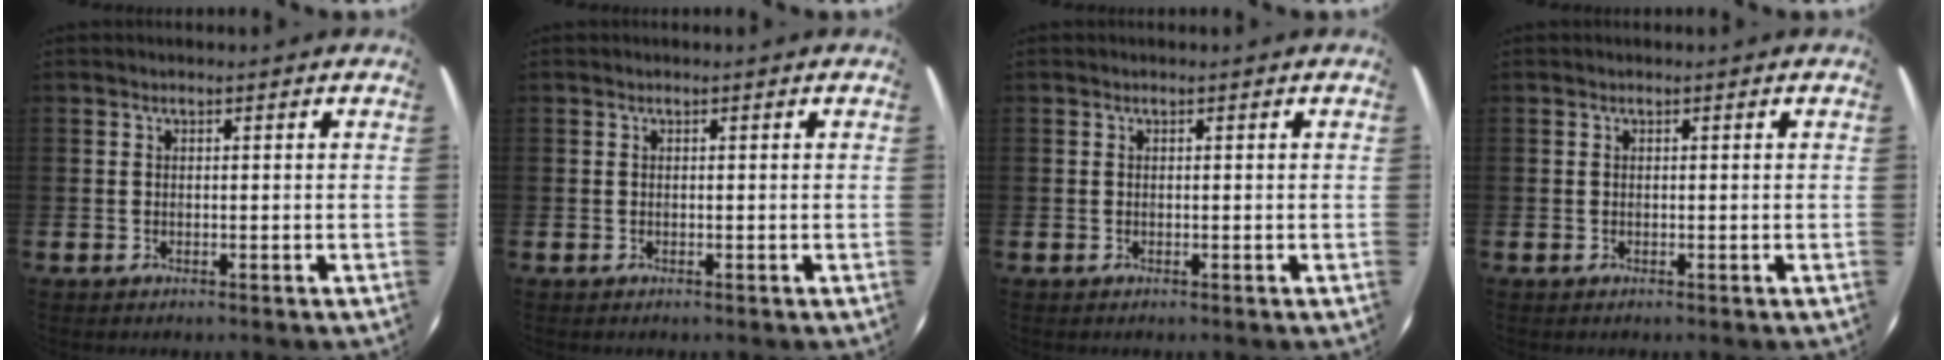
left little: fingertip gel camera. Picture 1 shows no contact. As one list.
[{"total": 0.0}, {"total": 0.0}, {"total": 0.0}]